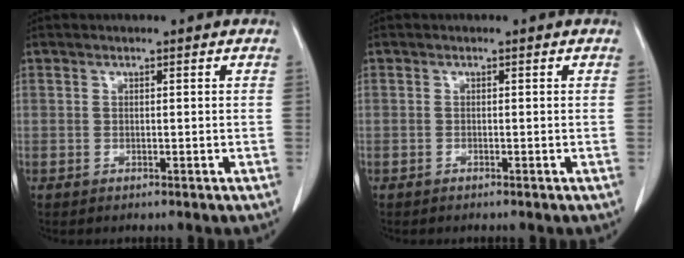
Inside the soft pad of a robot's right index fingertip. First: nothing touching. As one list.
[{"total": 0.0}]